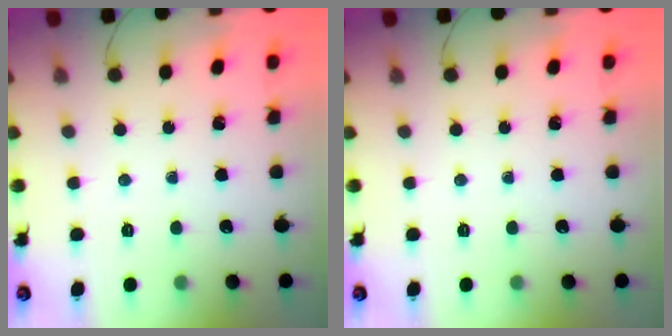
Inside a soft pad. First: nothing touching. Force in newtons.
{"total": 0.0}